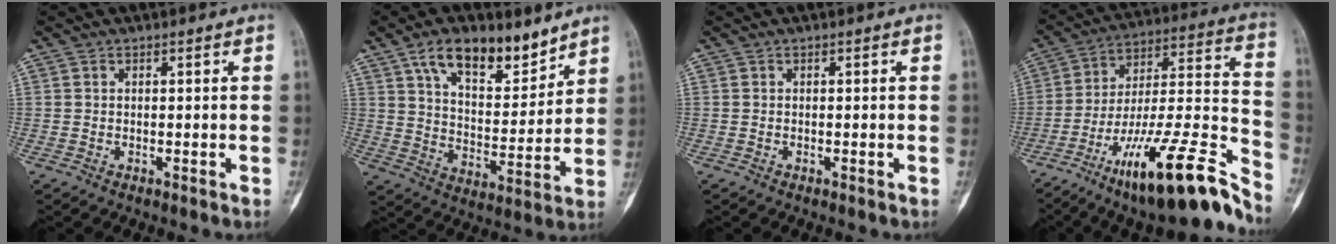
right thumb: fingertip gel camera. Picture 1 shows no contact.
{"total": 14.8, "force": [9.8, 6.8, 8.8], "torque": [-0.108, -0.058, 0.170]}
{"total": 0.0}
{"total": 26.0, "force": [-17.3, 5.2, 18.7], "torque": [-0.252, 0.094, -0.278]}